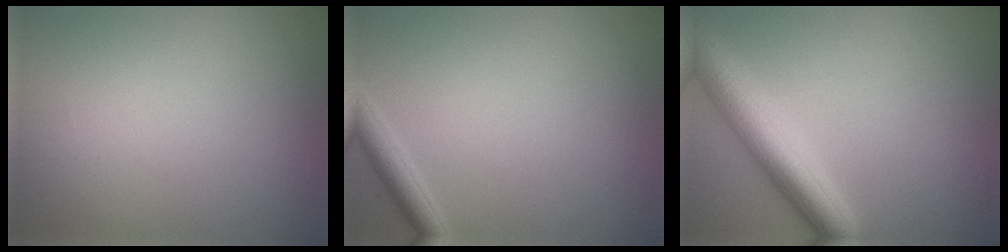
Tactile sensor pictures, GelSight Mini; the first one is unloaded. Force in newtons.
{"total": 2.0, "press": 2.0, "slide": 0.1}
{"total": 6.1, "press": 6.1, "slide": 0.3}